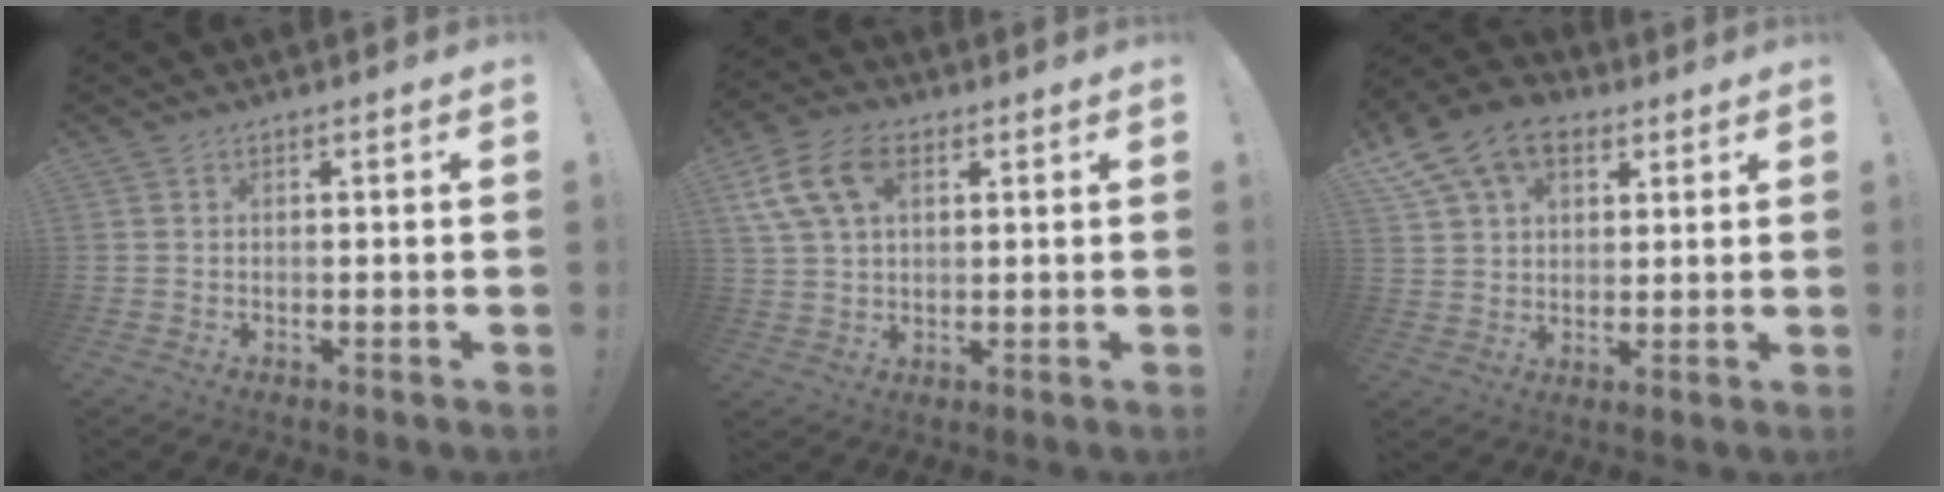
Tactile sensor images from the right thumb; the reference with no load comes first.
{"total": 12.2, "force": [4.9, 7.8, 8.0], "torque": [-0.157, -0.003, 0.095]}
{"total": 14.1, "force": [7.1, 9.6, 7.4], "torque": [-0.125, -0.028, 0.140]}